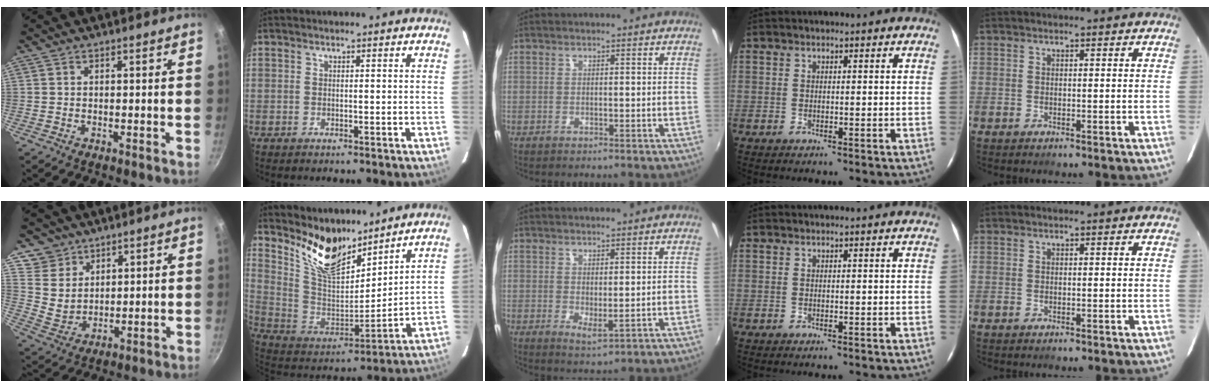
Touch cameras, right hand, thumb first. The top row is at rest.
{"thumb": {"total": 7.6, "force": [4.9, 5.7, 1.3], "torque": [0.004, -0.017, 0.102]}, "index": {"total": 14.6, "force": [11.7, 4.9, 7.2], "torque": [-0.147, -0.017, 0.229]}, "middle": {"total": 2.5, "force": [0.6, 0.9, 2.3], "torque": [-0.038, -0.009, 0.011]}}